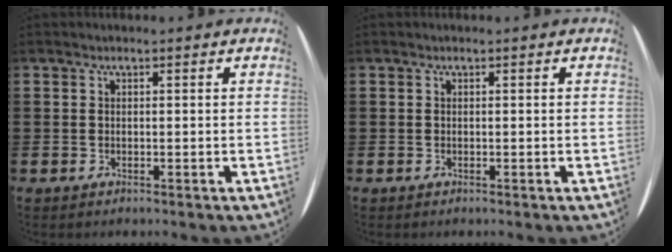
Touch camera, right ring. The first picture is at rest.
{"total": 0.0}